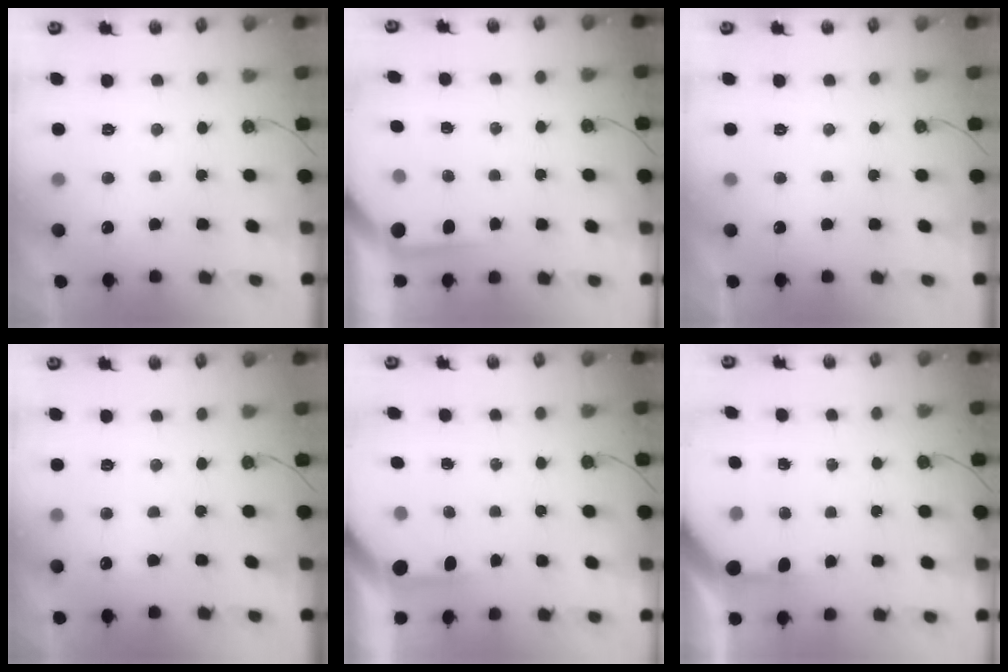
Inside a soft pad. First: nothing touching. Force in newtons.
{"total": 3.4, "press": 3.3, "slide": 0.3}
{"total": 0.0}
{"total": 3.0, "press": 3.0, "slide": 0.4}
{"total": 3.1, "press": 3.1, "slide": 0.4}
{"total": 4.6, "press": 4.5, "slide": 0.4}